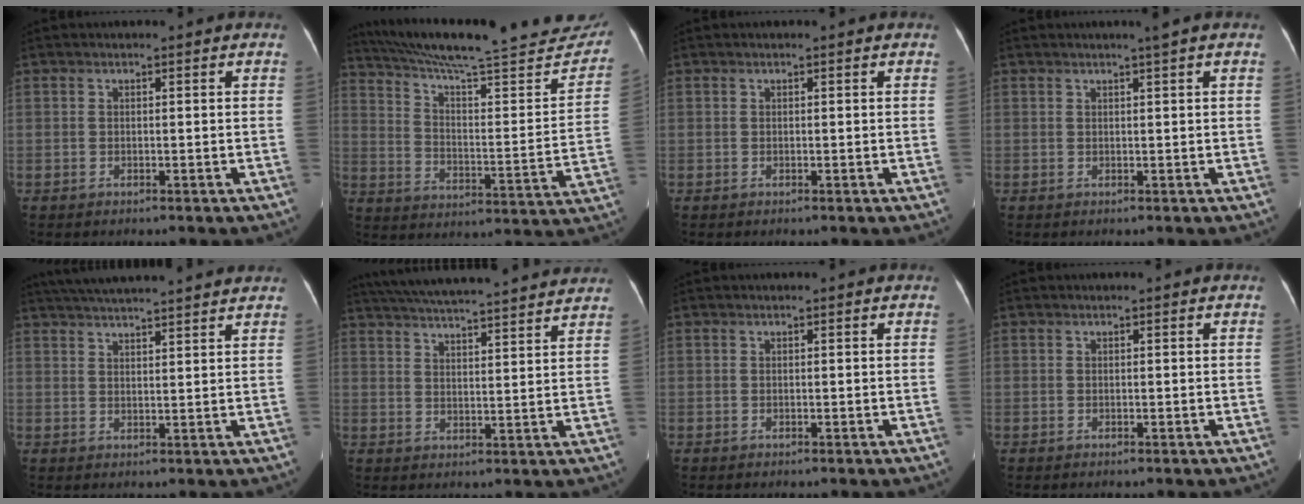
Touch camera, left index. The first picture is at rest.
{"total": 30.1, "force": [26.6, 4.5, 13.4], "torque": [-0.212, -0.049, 0.349]}
{"total": 0.0}
{"total": 1.0, "force": [0.5, -0.4, 0.7], "torque": [-0.022, -0.007, 0.015]}
{"total": 14.9, "force": [13.5, 0.8, 6.3], "torque": [-0.109, 0.042, 0.191]}
{"total": 22.5, "force": [20.6, 1.8, 9.0], "torque": [-0.153, 0.027, 0.281]}
{"total": 0.0}
{"total": 0.0}